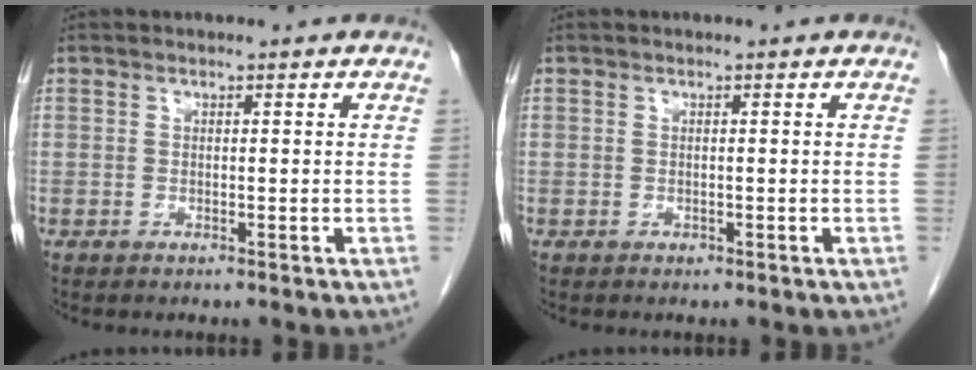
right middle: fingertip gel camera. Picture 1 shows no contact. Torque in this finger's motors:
{"motor_torque": [0.37, -0.09, -0.02, -0.01]}